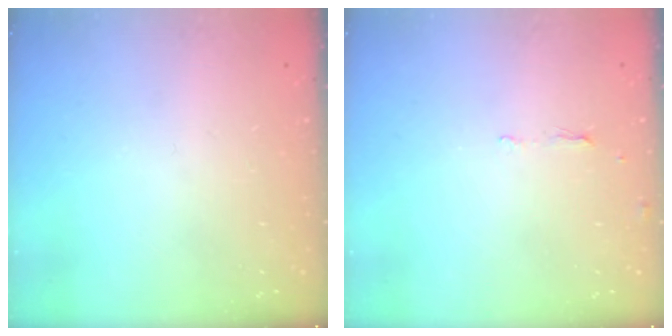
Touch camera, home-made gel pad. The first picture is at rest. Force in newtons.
{"total": 4.6, "press": 2.6, "slide": 3.8}